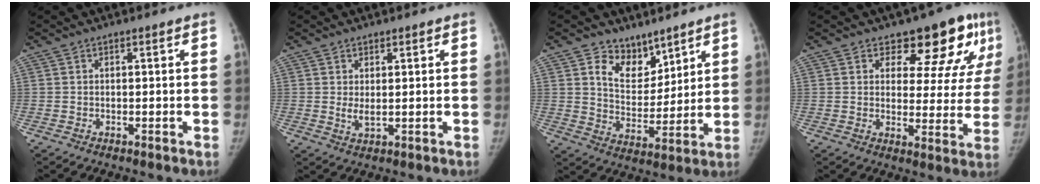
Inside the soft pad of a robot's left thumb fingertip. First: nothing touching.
{"total": 2.4, "force": [0.5, 1.1, 2.1], "torque": [-0.035, -0.009, 0.013]}
{"total": 9.1, "force": [6.4, 5.7, 2.9], "torque": [-0.011, -0.051, 0.121]}
{"total": 14.0, "force": [8.8, 6.9, 8.3], "torque": [-0.048, -0.052, 0.102]}